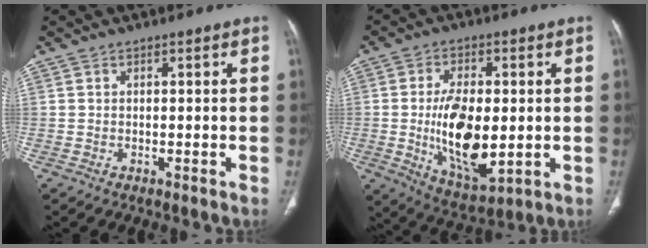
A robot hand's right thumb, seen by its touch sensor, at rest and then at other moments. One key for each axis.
{"total": 15.2, "fx": -1.1, "fy": 7.4, "fz": 13.3, "tx": -0.222, "ty": -0.016, "tz": -0.007}